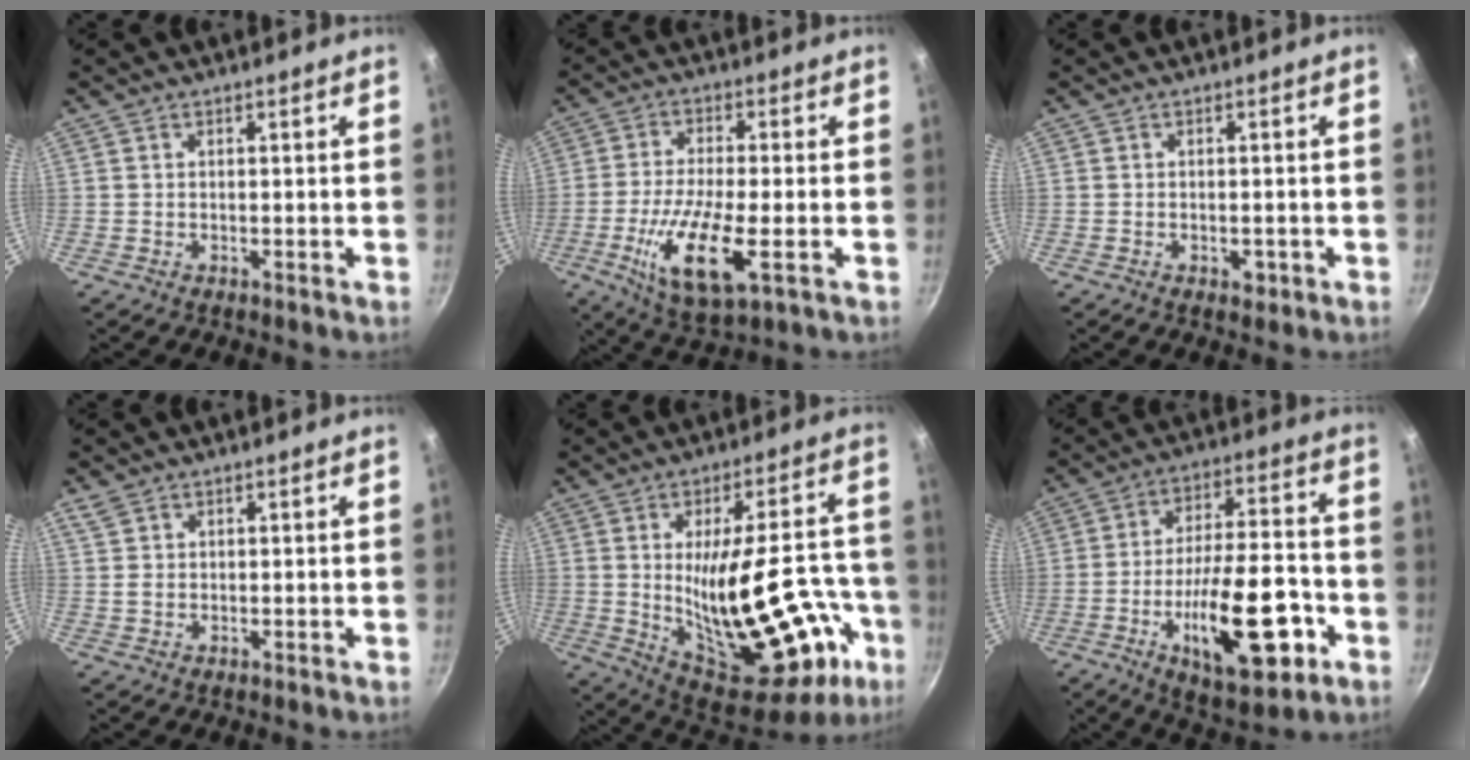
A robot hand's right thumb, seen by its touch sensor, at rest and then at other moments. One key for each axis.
{"total": 13.5, "fx": -3.8, "fy": 4.4, "fz": 12.2, "tx": -0.238, "ty": -0.004, "tz": -0.072}
{"total": 2.0, "fx": -0.8, "fy": 1.2, "fz": 1.4, "tx": -0.016, "ty": 0.003, "tz": -0.008}
{"total": 2.3, "fx": 1.3, "fy": 1.6, "fz": 1.0, "tx": -0.017, "ty": 0.000, "tz": 0.027}
{"total": 29.7, "fx": -6.8, "fy": 13.3, "fz": 25.6, "tx": -0.330, "ty": 0.011, "tz": -0.066}
{"total": 21.3, "fx": -7.2, "fy": 8.5, "fz": 18.1, "tx": -0.262, "ty": 0.035, "tz": -0.103}